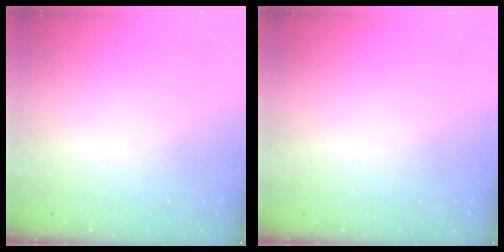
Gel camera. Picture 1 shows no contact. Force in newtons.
{"total": 0.0}